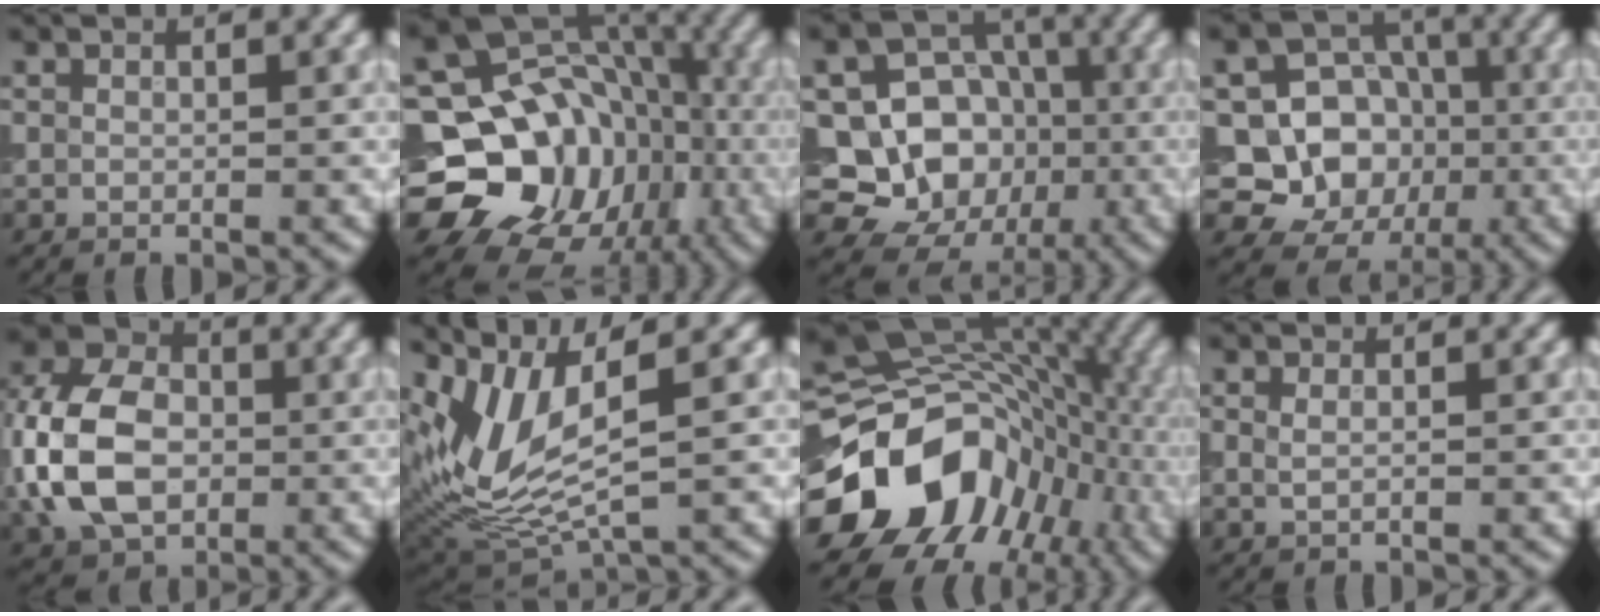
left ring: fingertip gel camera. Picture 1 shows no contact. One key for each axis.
{"total": 18.4, "fx": -4.7, "fy": 15.8, "fz": 8.3, "tx": -0.134, "ty": -0.008, "tz": -0.086}
{"total": 13.7, "fx": -2.7, "fy": 12.2, "fz": 5.4, "tx": -0.101, "ty": 0.002, "tz": -0.062}
{"total": 11.2, "fx": -2.0, "fy": 10.2, "fz": 4.2, "tx": -0.065, "ty": 0.015, "tz": -0.063}
{"total": 10.7, "fx": -1.1, "fy": 7.6, "fz": 7.4, "tx": -0.175, "ty": 0.005, "tz": -0.035}
{"total": 7.8, "fx": 2.6, "fy": 2.9, "fz": 6.8, "tx": -0.163, "ty": -0.008, "tz": 0.057}
{"total": 15.8, "fx": -5.6, "fy": 12.1, "fz": 8.5, "tx": -0.150, "ty": -0.015, "tz": -0.099}
{"total": 0.8, "fx": 0.2, "fy": 0.4, "fz": 0.7, "tx": -0.013, "ty": -0.001, "tz": -0.001}